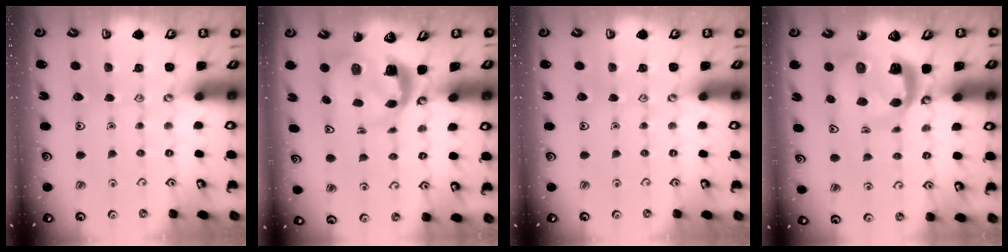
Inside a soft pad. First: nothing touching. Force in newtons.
{"total": 4.8, "press": 4.8, "slide": 0.7}
{"total": 0.0}
{"total": 10.0, "press": 9.9, "slide": 1.3}